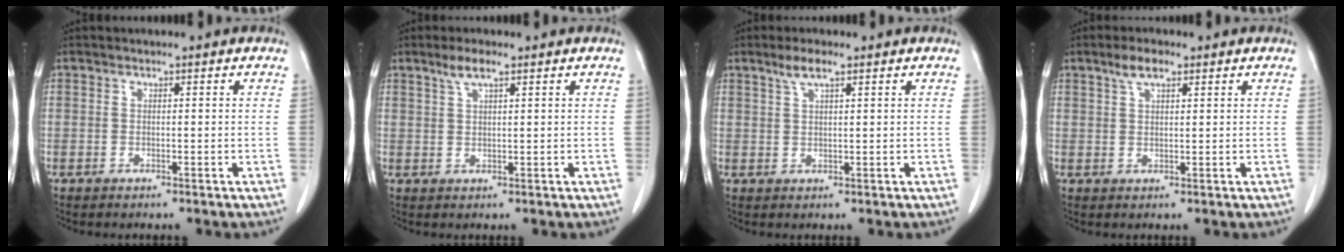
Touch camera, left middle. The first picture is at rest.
{"total": 2.9, "force": [2.0, 0.4, 2.1], "torque": [-0.048, 0.005, 0.040]}
{"total": 2.9, "force": [2.0, 0.4, 2.1], "torque": [-0.048, 0.005, 0.040]}
{"total": 3.4, "force": [2.2, 1.1, 2.3], "torque": [-0.049, 0.008, 0.042]}